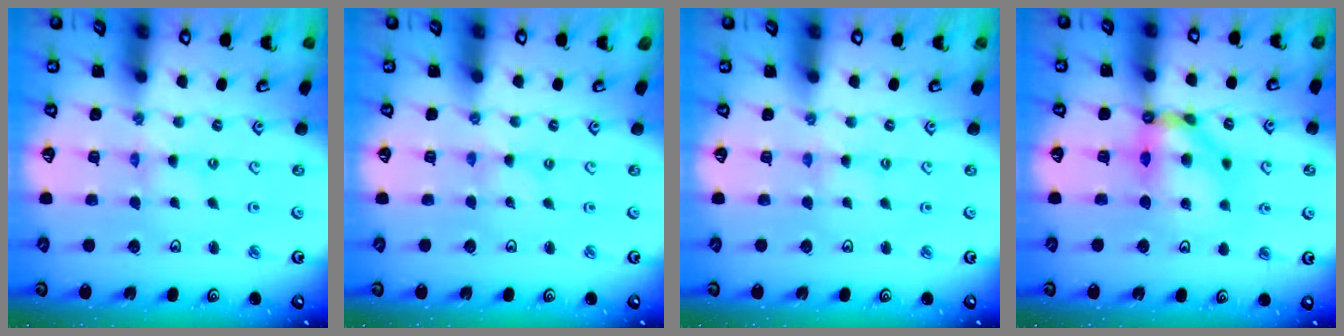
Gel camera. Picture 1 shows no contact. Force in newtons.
{"total": 0.0}
{"total": 0.9, "press": 0.8, "slide": 0.2}
{"total": 10.0, "press": 10.0, "slide": 0.9}